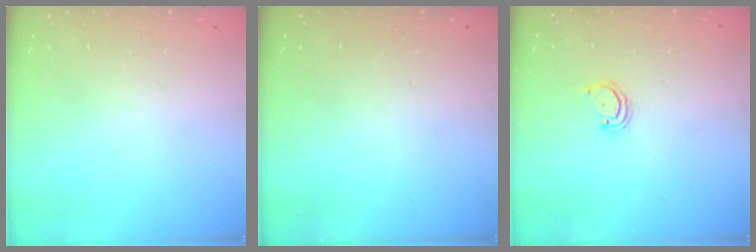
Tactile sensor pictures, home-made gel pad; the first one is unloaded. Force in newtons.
{"total": 0.0}
{"total": 2.4, "press": 2.4, "slide": 0.2}